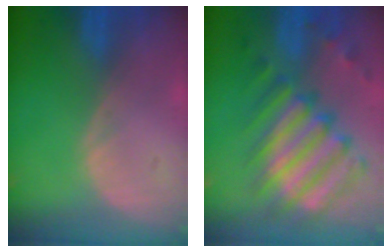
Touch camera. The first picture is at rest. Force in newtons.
{"total": 11.9, "press": 10.4, "slide": 5.8}